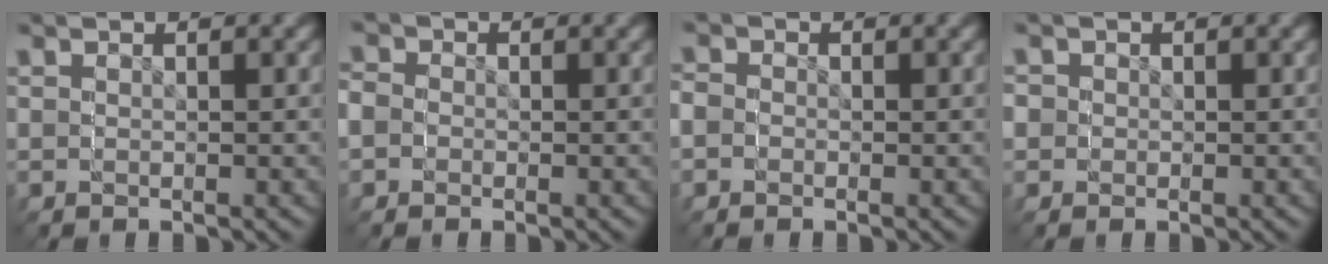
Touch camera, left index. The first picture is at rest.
{"total": 3.1, "force": [-0.5, 3.0, -0.4], "torque": [-0.014, -0.032, -0.001]}
{"total": 2.2, "force": [-0.6, 2.0, -0.6], "torque": [-0.007, -0.029, -0.004]}
{"total": 2.8, "force": [0.4, 2.7, -0.1], "torque": [-0.007, -0.023, 0.011]}